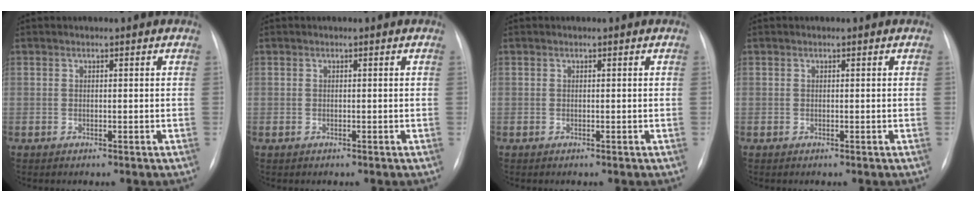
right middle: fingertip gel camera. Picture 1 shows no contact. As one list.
[{"total": 0.0}, {"total": 0.0}, {"total": 0.0}]